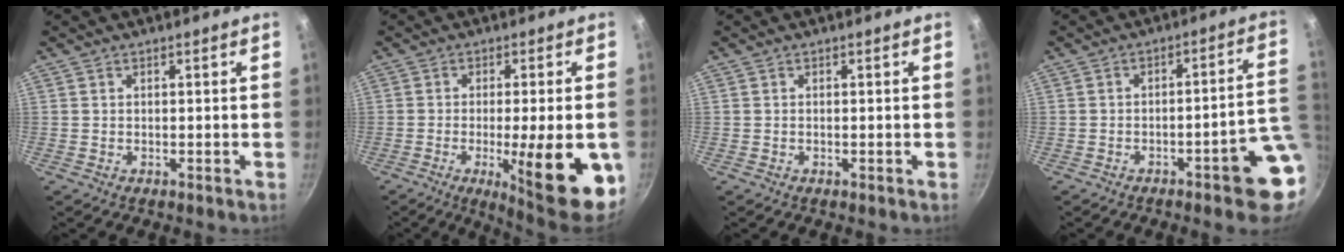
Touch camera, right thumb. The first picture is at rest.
{"total": 17.2, "force": [-4.8, 3.8, 16.1], "torque": [-0.200, 0.001, -0.057]}
{"total": 0.0}
{"total": 10.7, "force": [-3.0, 2.4, 9.9], "torque": [-0.096, 0.029, -0.035]}